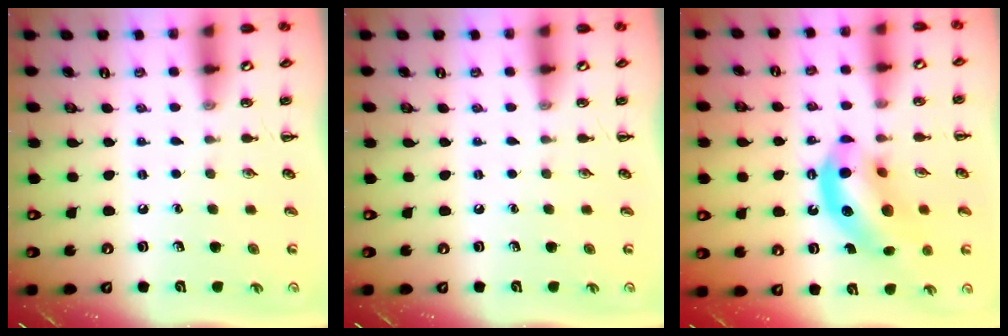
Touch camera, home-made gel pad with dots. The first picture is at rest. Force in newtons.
{"total": 0.0}
{"total": 13.6, "press": 13.1, "slide": 3.6}